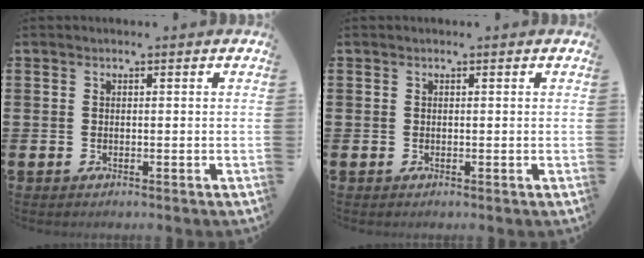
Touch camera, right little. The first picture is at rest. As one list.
[{"total": 0.0}]